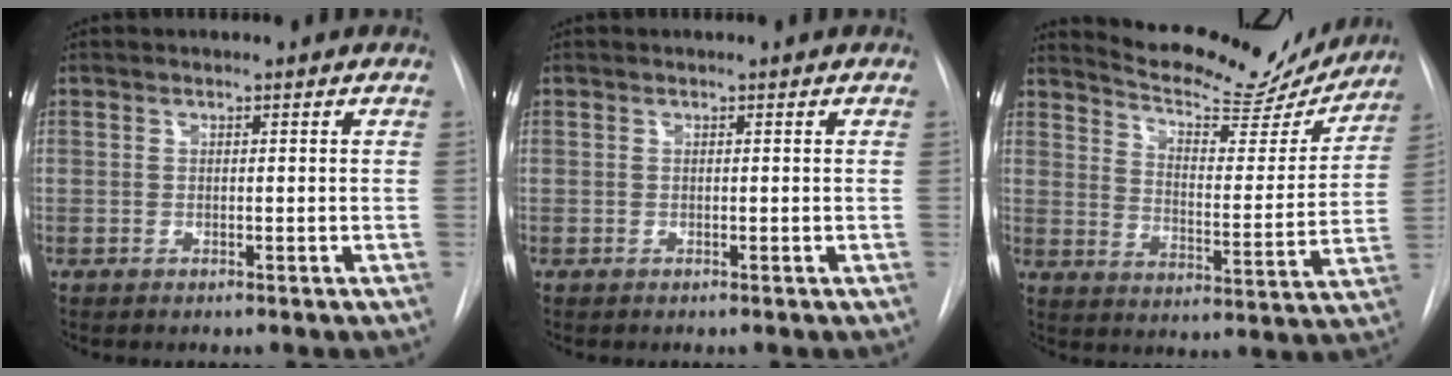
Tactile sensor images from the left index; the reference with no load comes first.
{"total": 0.0}
{"total": 18.4, "force": [17.3, 3.9, 5.0], "torque": [-0.068, -0.039, 0.231]}